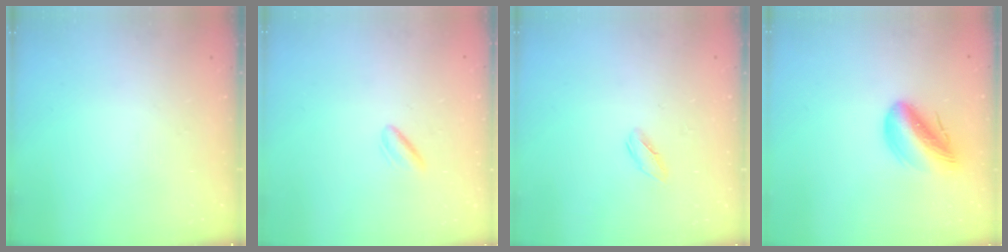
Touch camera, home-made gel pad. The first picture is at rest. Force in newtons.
{"total": 2.9, "press": 2.6, "slide": 1.3}
{"total": 2.2, "press": 2.1, "slide": 0.6}
{"total": 12.5, "press": 12.2, "slide": 2.6}